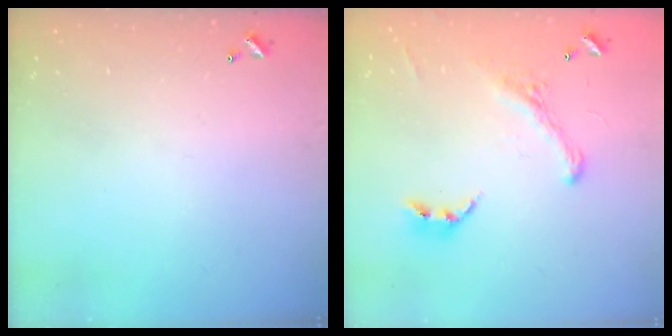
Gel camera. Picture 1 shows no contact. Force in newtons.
{"total": 2.9, "press": 2.7, "slide": 1.2}